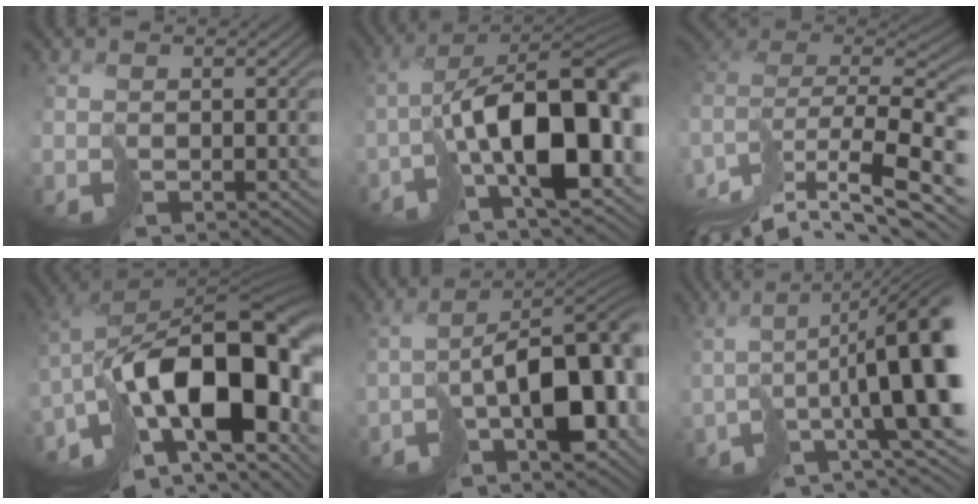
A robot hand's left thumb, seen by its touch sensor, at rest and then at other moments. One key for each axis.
{"total": 13.1, "fx": -3.8, "fy": 5.0, "fz": 11.5, "tx": -0.178, "ty": 0.002, "tz": -0.065}
{"total": 13.4, "fx": -3.6, "fy": 4.9, "fz": 12.0, "tx": -0.268, "ty": 0.025, "tz": -0.068}
{"total": 18.6, "fx": -5.5, "fy": 9.0, "fz": 15.3, "tx": -0.259, "ty": -0.015, "tz": -0.074}
{"total": 12.5, "fx": -4.0, "fy": 6.0, "fz": 10.2, "tx": -0.140, "ty": -0.016, "tz": -0.051}
{"total": 13.5, "fx": 0.2, "fy": 3.0, "fz": 13.2, "tx": -0.189, "ty": -0.005, "tz": 0.022}